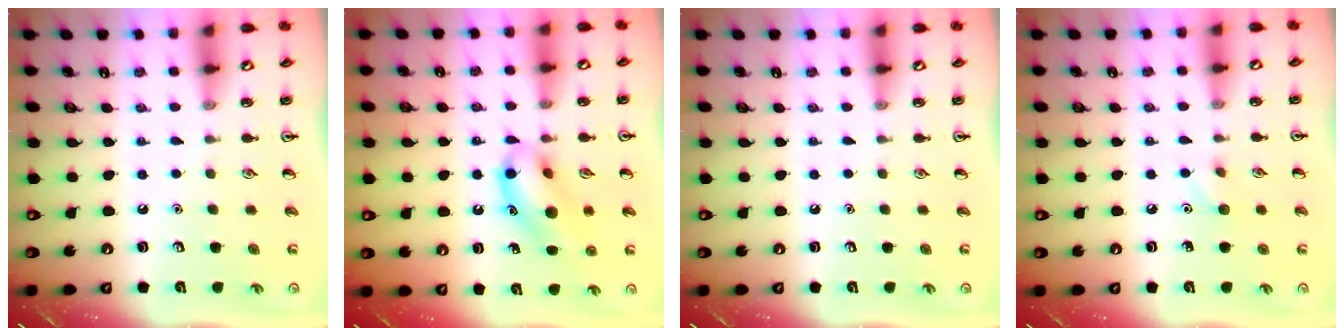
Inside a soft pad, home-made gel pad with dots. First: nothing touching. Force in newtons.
{"total": 13.0, "press": 12.7, "slide": 2.6}
{"total": 0.0}
{"total": 5.1, "press": 5.0, "slide": 1.2}